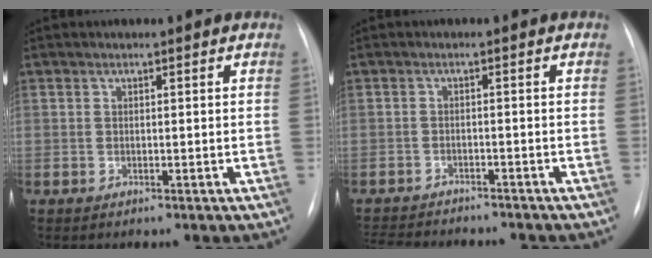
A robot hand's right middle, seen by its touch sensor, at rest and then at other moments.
{"total": 12.0, "force": [-11.0, 2.5, 4.1], "torque": [-0.079, -0.004, -0.149]}